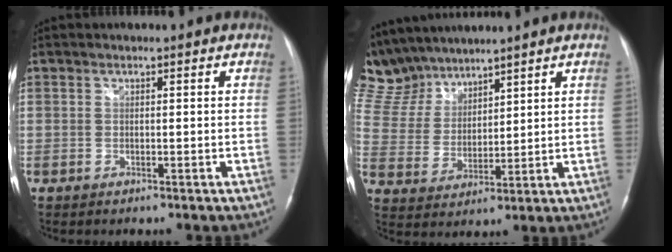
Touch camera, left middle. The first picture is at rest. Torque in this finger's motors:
{"motor_torque": [0.90, -1.24, 0.04, -0.09]}